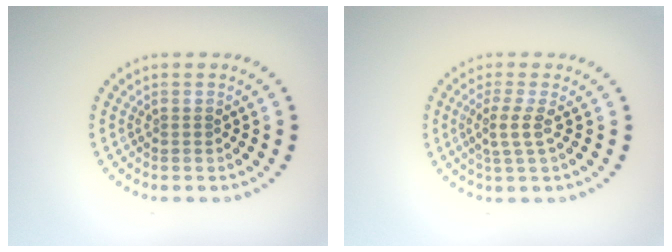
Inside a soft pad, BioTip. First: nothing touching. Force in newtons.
{"total": 2.1, "press": 1.6, "slide": 1.4}